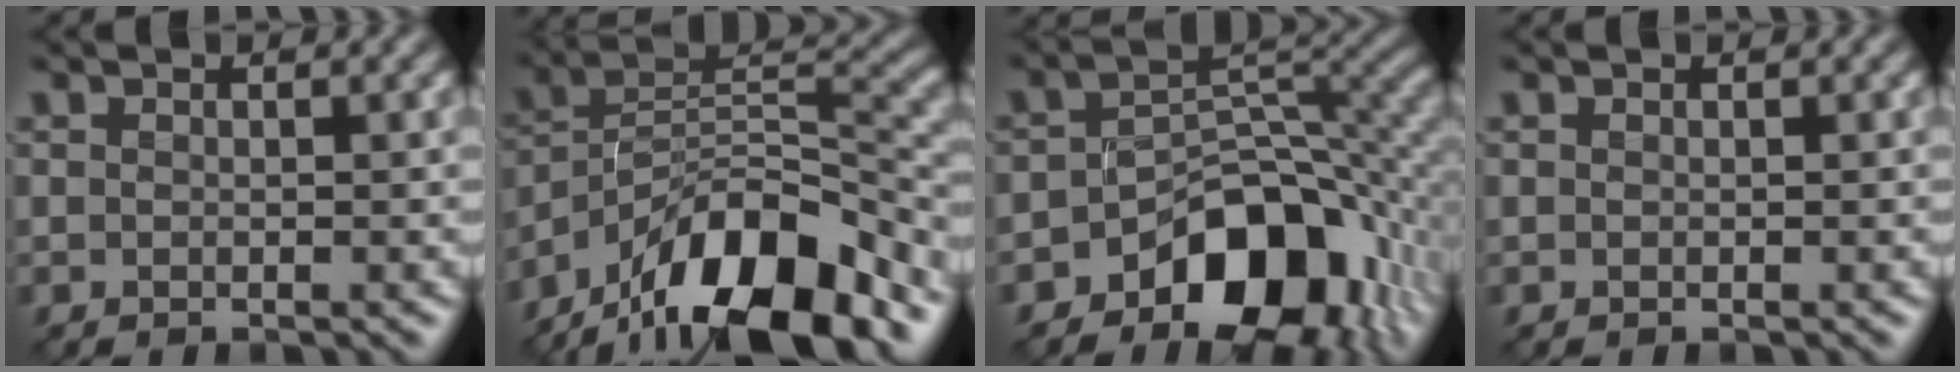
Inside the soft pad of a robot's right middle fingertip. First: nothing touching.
{"total": 14.2, "force": [-10.0, 5.0, 8.7], "torque": [-0.146, 0.018, -0.190]}
{"total": 10.1, "force": [-5.4, 5.8, 6.3], "torque": [-0.075, 0.006, -0.092]}
{"total": 0.0}